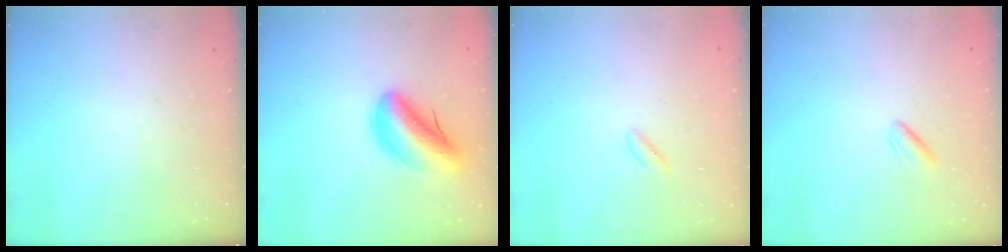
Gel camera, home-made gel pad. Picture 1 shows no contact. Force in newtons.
{"total": 11.9, "press": 11.4, "slide": 3.3}
{"total": 0.7, "press": 0.3, "slide": 0.6}
{"total": 2.3, "press": 1.9, "slide": 1.2}